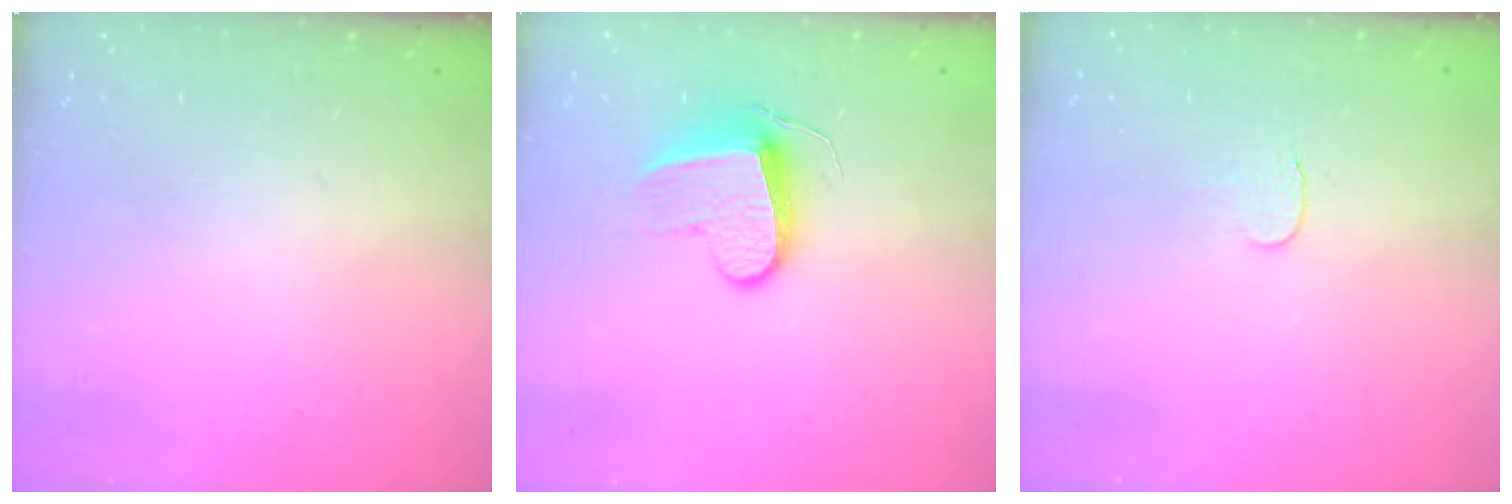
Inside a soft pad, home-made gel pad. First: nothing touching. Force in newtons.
{"total": 9.9, "press": 9.8, "slide": 0.6}
{"total": 3.3, "press": 3.3, "slide": 0.4}